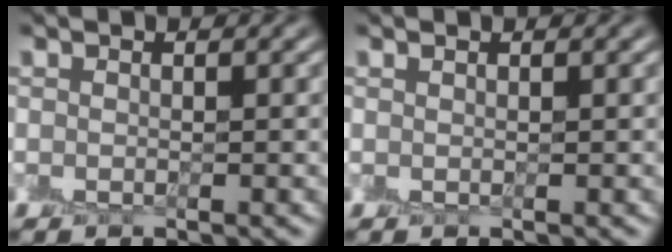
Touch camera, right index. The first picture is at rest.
{"total": 0.0}